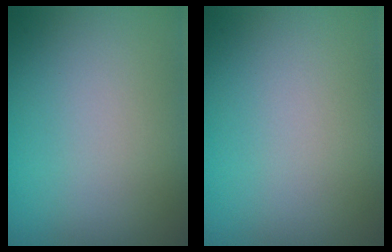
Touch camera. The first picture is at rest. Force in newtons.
{"total": 0.0}